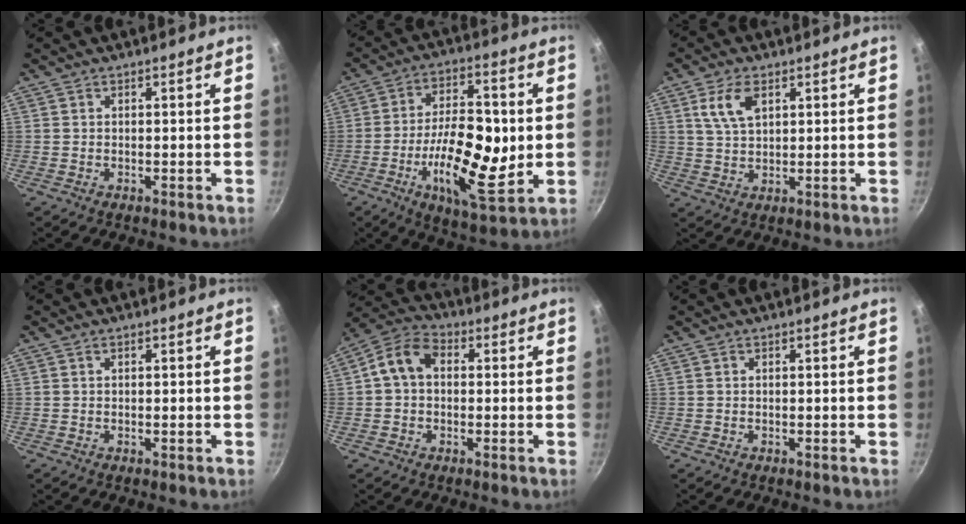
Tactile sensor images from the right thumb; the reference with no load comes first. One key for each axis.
{"total": 18.6, "fx": -2.4, "fy": 7.9, "fz": 16.7, "tx": -0.255, "ty": -0.002, "tz": -0.041}
{"total": 6.8, "fx": 2.7, "fy": 3.7, "fz": 5.0, "tx": -0.092, "ty": -0.003, "tz": 0.054}
{"total": 0.5, "fx": 0.1, "fy": 0.1, "fz": 0.5, "tx": -0.007, "ty": 0.000, "tz": 0.002}
{"total": 8.2, "fx": 0.7, "fy": 6.1, "fz": 5.4, "tx": -0.082, "ty": 0.023, "tz": -0.004}
{"total": 0.0}